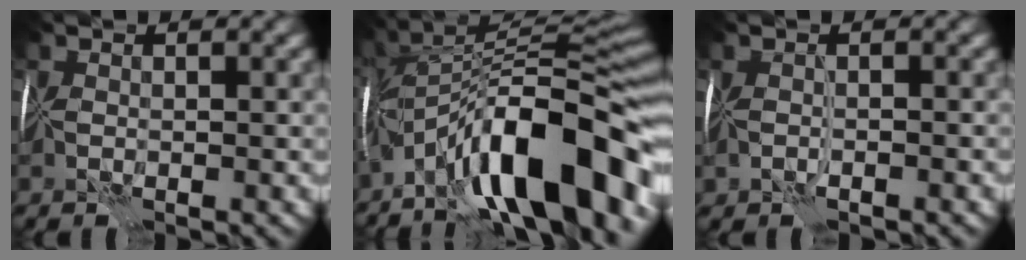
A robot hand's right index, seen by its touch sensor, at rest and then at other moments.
{"total": 14.6, "force": [-8.0, 3.3, 11.7], "torque": [-0.173, 0.032, -0.143]}
{"total": 1.0, "force": [-0.7, -0.6, -0.3], "torque": [0.007, -0.008, -0.012]}